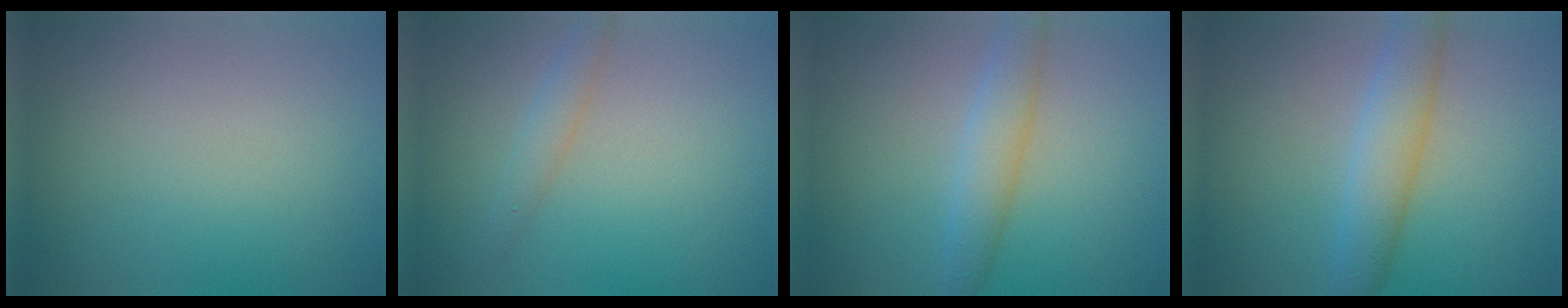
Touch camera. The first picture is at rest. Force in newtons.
{"total": 1.6, "press": 1.6, "slide": 0.1}
{"total": 2.9, "press": 2.9, "slide": 0.2}
{"total": 4.1, "press": 4.1, "slide": 0.1}